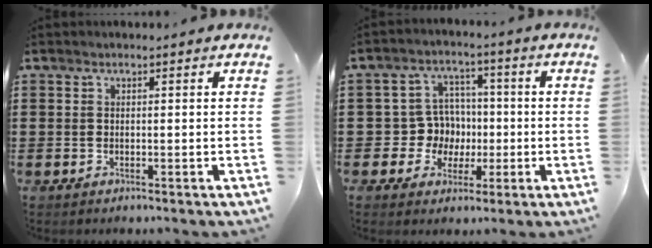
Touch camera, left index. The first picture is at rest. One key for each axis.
{"total": 7.3, "fx": 0.2, "fy": 7.1, "fz": 1.8, "tx": -0.057, "ty": 0.009, "tz": 0.010}